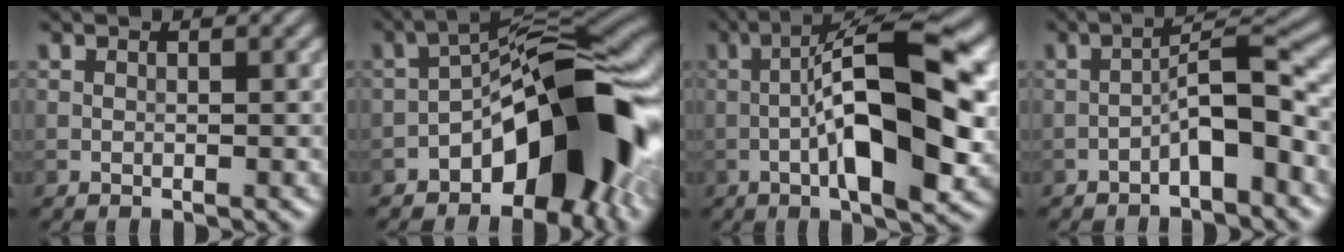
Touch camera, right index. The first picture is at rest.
{"total": 11.8, "force": [-5.1, 5.4, 9.1], "torque": [-0.113, 0.020, -0.099]}
{"total": 11.2, "force": [-1.4, 3.1, 10.7], "torque": [-0.174, 0.021, -0.030]}
{"total": 4.5, "force": [-2.2, 1.0, 3.8], "torque": [-0.063, 0.023, -0.039]}